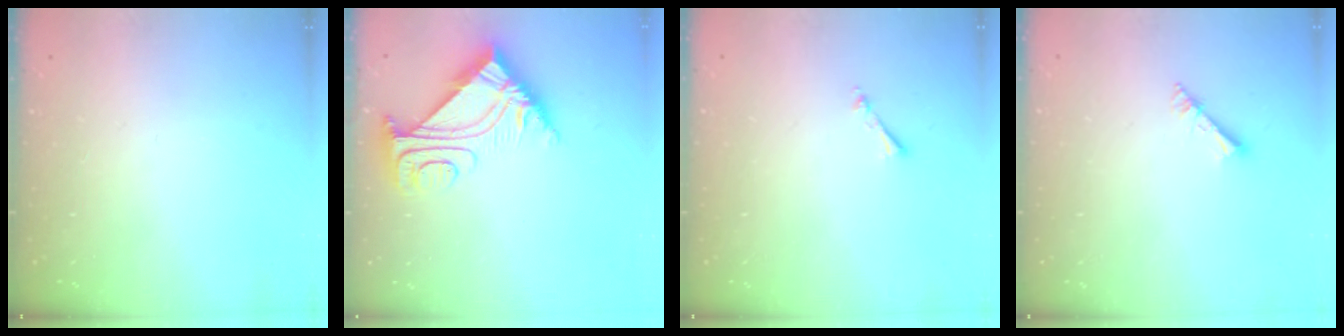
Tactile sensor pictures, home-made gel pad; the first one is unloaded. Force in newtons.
{"total": 8.0, "press": 8.0, "slide": 1.0}
{"total": 0.6, "press": 0.6, "slide": 0.2}
{"total": 3.0, "press": 3.0, "slide": 0.3}